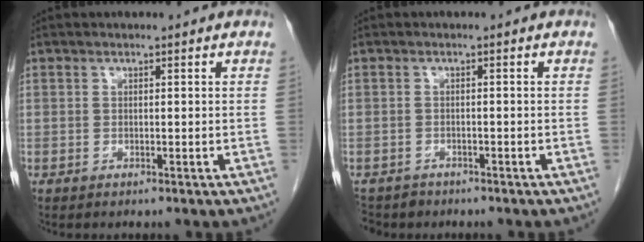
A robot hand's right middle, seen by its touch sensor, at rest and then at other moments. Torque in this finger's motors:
{"motor_torque": [-0.03, 0.09, 0.01, 0.00]}